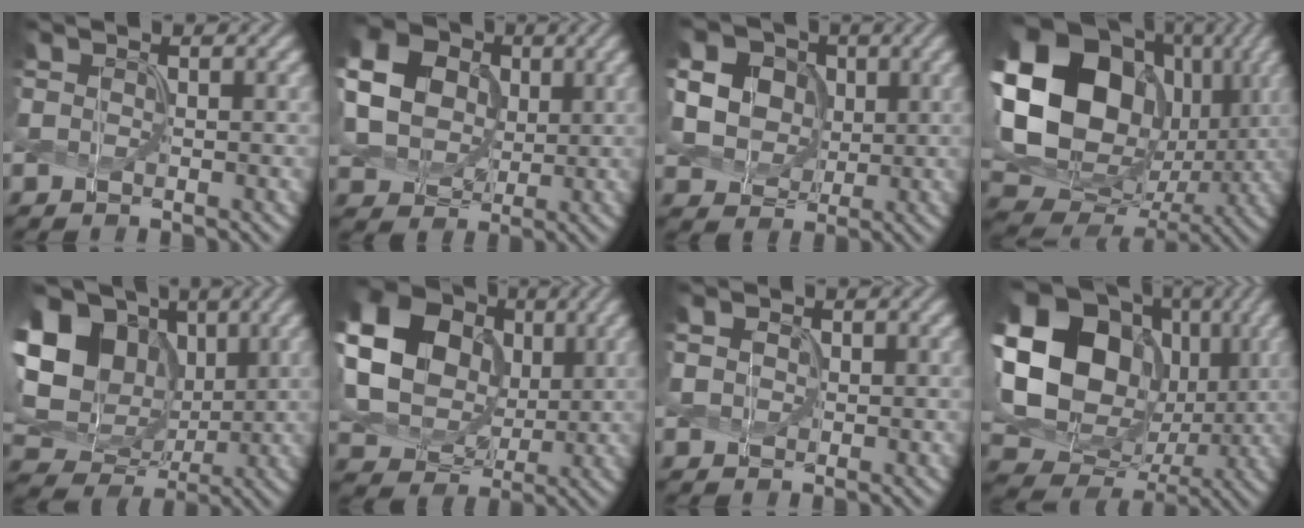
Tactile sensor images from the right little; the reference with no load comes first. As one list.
[{"total": 12.2, "force": [3.4, 10.2, 5.7], "torque": [-0.178, 0.023, 0.077]}, {"total": 11.1, "force": [4.0, 9.0, 5.3], "torque": [-0.141, 0.029, 0.077]}, {"total": 20.1, "force": [4.3, 16.3, 11.0], "torque": [-0.246, 0.006, 0.095]}, {"total": 15.6, "force": [4.4, 12.0, 9.0], "torque": [-0.214, 0.034, 0.082]}, {"total": 23.8, "force": [7.1, 20.3, 10.2], "torque": [-0.270, 0.026, 0.107]}, {"total": 2.0, "force": [1.0, 1.6, 0.9], "torque": [-0.022, 0.014, 0.003]}, {"total": 18.3, "force": [3.6, 14.7, 10.2], "torque": [-0.214, 0.012, 0.077]}]